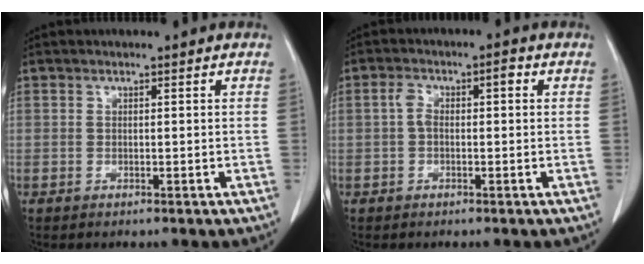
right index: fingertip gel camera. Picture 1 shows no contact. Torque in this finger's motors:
{"motor_torque": [0.25, 0.20, 0.06, 0.04]}